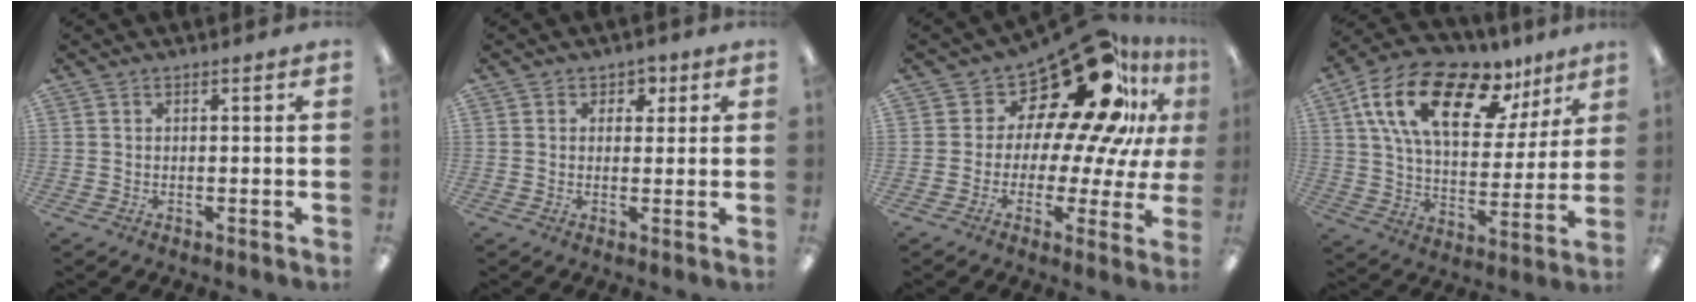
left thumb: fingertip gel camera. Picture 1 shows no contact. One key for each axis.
{"total": 2.1, "fx": 0.6, "fy": 2.0, "fz": 0.3, "tx": 0.010, "ty": -0.001, "tz": 0.007}
{"total": 21.9, "fx": 13.6, "fy": 9.2, "fz": 14.5, "tx": -0.226, "ty": -0.102, "tz": 0.222}
{"total": 21.4, "fx": 11.9, "fy": 10.4, "fz": 14.4, "tx": -0.257, "ty": -0.045, "tz": 0.207}